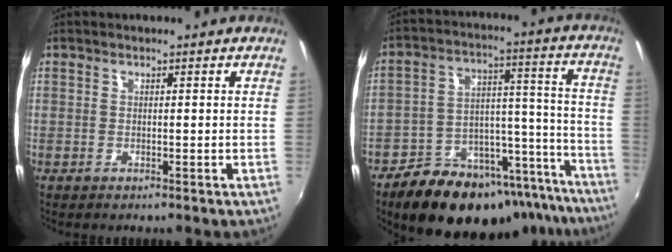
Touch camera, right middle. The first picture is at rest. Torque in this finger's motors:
{"motor_torque": [1.07, -1.06, 0.64, 0.14]}